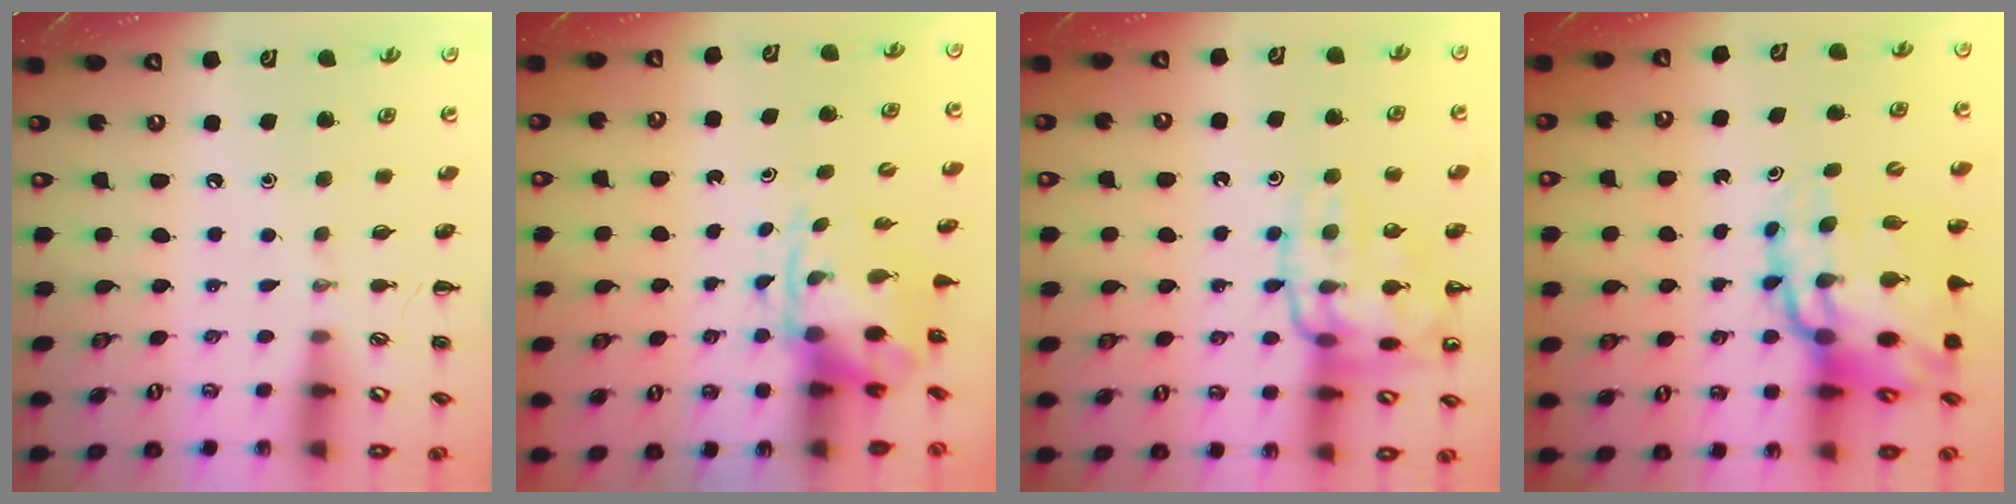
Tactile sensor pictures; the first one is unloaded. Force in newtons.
{"total": 3.6, "press": 3.5, "slide": 0.8}
{"total": 17.4, "press": 17.4, "slide": 1.2}
{"total": 17.5, "press": 16.8, "slide": 4.9}